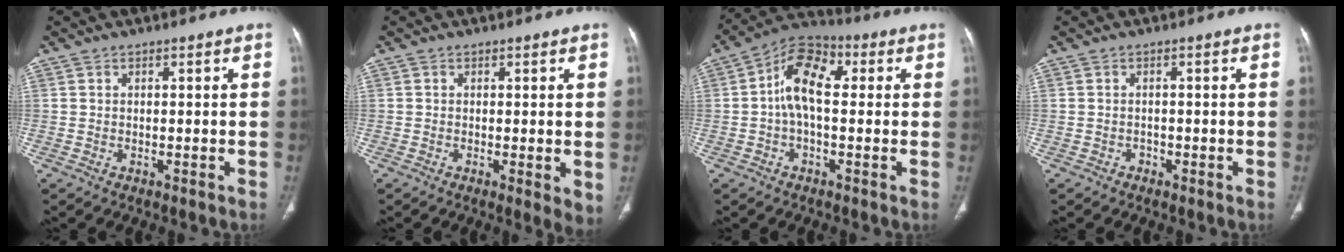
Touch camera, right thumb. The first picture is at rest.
{"total": 3.7, "force": [-0.4, 1.2, 3.5], "torque": [-0.051, -0.012, -0.009]}
{"total": 10.0, "force": [0.7, 5.8, 8.2], "torque": [-0.131, 0.031, -0.001]}
{"total": 0.9, "force": [-0.6, 0.6, 0.1], "torque": [0.001, 0.003, -0.014]}